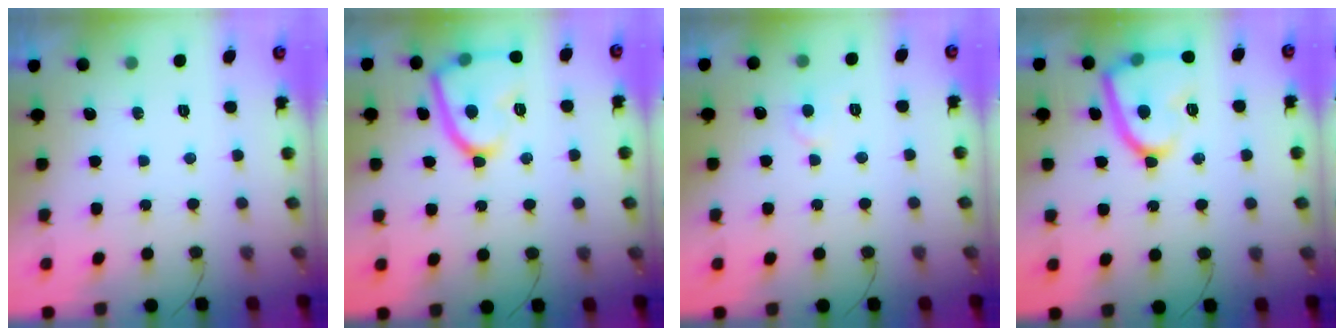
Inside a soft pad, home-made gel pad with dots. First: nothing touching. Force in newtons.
{"total": 14.4, "press": 14.3, "slide": 1.2}
{"total": 4.8, "press": 4.7, "slide": 0.5}
{"total": 15.5, "press": 15.4, "slide": 1.3}